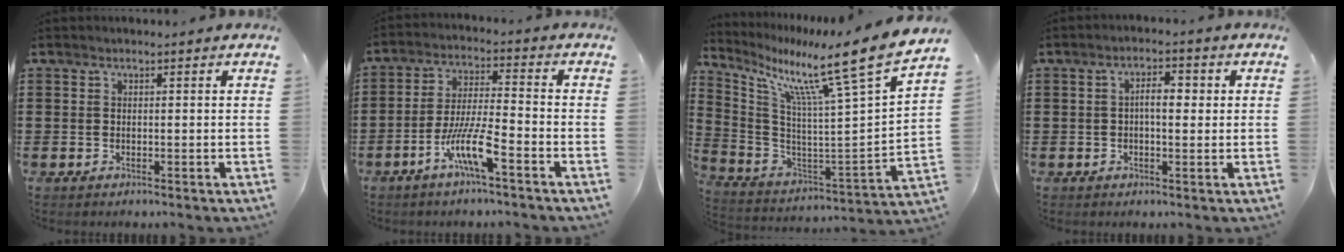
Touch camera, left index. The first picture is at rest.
{"total": 8.4, "force": [-4.7, 1.1, 6.9], "torque": [-0.143, -0.003, -0.090]}
{"total": 11.8, "force": [8.4, -0.1, 8.2], "torque": [-0.154, -0.077, 0.117]}
{"total": 4.2, "force": [0.2, 1.6, 3.8], "torque": [-0.066, 0.007, -0.003]}